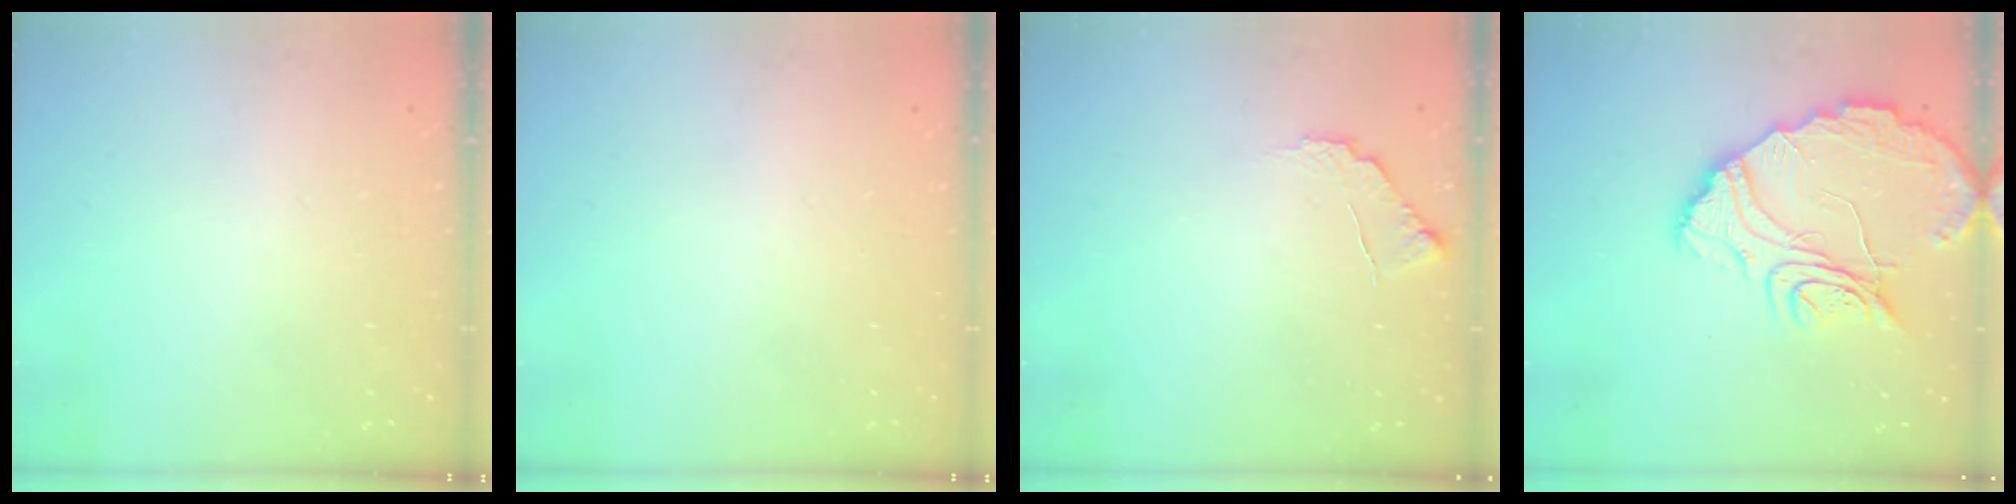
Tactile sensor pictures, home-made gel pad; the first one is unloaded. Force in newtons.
{"total": 0.0}
{"total": 5.5, "press": 5.5, "slide": 0.3}
{"total": 15.2, "press": 15.1, "slide": 1.6}